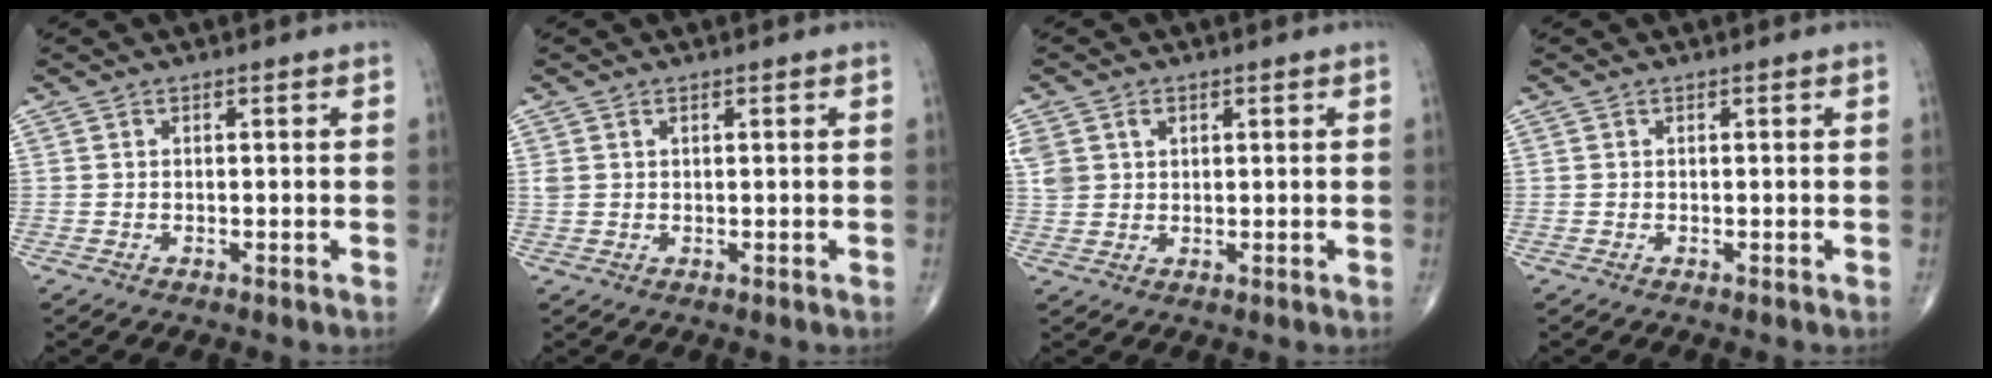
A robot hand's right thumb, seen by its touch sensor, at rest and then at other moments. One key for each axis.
{"total": 1.3, "fx": 0.6, "fy": 0.8, "fz": 0.8, "tx": -0.020, "ty": 0.008, "tz": 0.019}
{"total": 5.6, "fx": 2.1, "fy": 4.4, "fz": 2.8, "tx": -0.056, "ty": 0.003, "tz": 0.051}
{"total": 0.0}